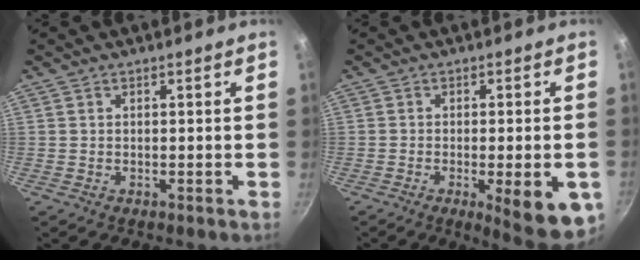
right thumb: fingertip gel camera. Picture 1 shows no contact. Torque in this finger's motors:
{"motor_torque": [0.00, 0.45, 0.91, -0.39, 0.06]}